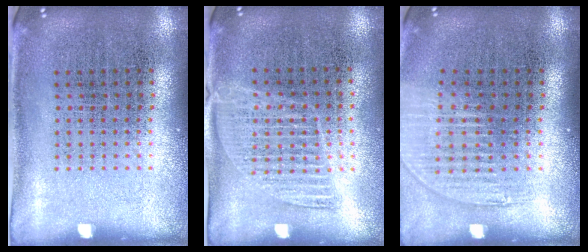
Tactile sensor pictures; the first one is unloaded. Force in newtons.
{"total": 1.3, "press": 1.1, "slide": 0.6}
{"total": 1.1, "press": 1.1, "slide": 0.4}